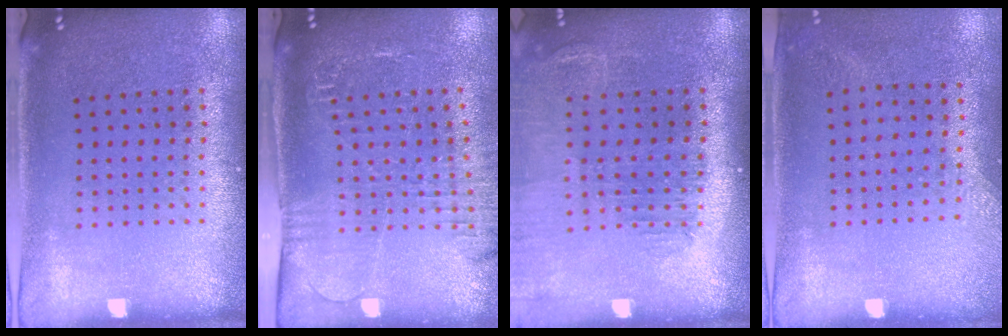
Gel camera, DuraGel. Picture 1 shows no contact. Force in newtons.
{"total": 1.9, "press": 1.9, "slide": 0.4}
{"total": 1.5, "press": 1.5, "slide": 0.0}
{"total": 1.3, "press": 1.0, "slide": 0.8}